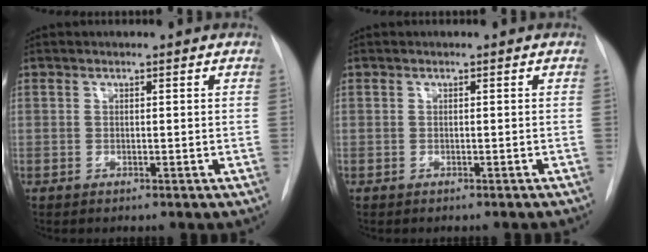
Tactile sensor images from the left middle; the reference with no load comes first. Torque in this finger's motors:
{"motor_torque": [1.04, -1.09, -0.06, -0.01]}